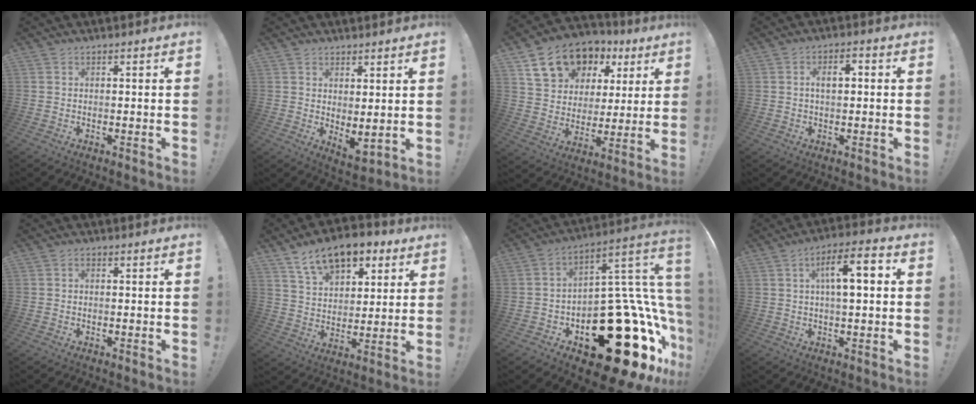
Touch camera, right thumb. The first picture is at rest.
{"total": 4.5, "force": [2.3, 1.6, 3.5], "torque": [-0.040, -0.029, 0.048]}
{"total": 17.4, "force": [9.3, 12.5, 7.8], "torque": [-0.119, -0.040, 0.186]}
{"total": 4.6, "force": [0.1, 2.7, 3.7], "torque": [-0.049, 0.005, -0.005]}
{"total": 0.7, "force": [-0.6, 0.3, 0.3], "torque": [-0.007, 0.002, -0.010]}
{"total": 14.1, "force": [9.1, 8.1, 7.2], "torque": [-0.115, -0.052, 0.170]}
{"total": 34.5, "force": [-13.7, 16.8, 26.8], "torque": [-0.291, 0.039, -0.169]}
{"total": 10.6, "force": [1.6, 4.0, 9.6], "torque": [-0.143, 0.006, 0.022]}